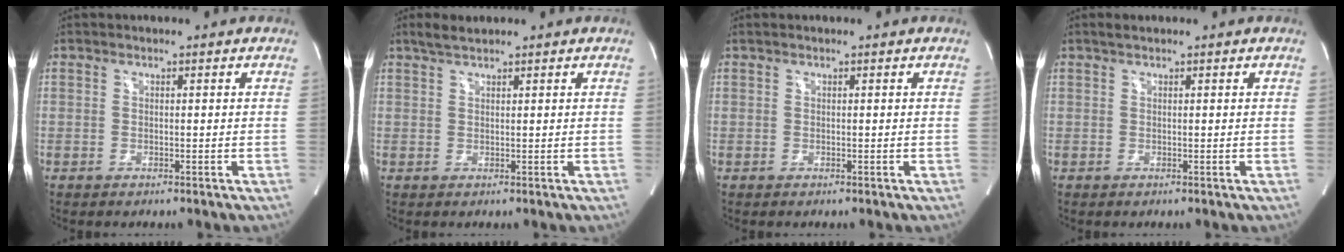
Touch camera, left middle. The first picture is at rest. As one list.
[{"total": 2.1, "force": [1.8, 0.3, 1.0], "torque": [-0.027, 0.013, 0.037]}, {"total": 0.0}, {"total": 0.8, "force": [0.7, 0.1, 0.4], "torque": [-0.014, 0.010, 0.016]}]